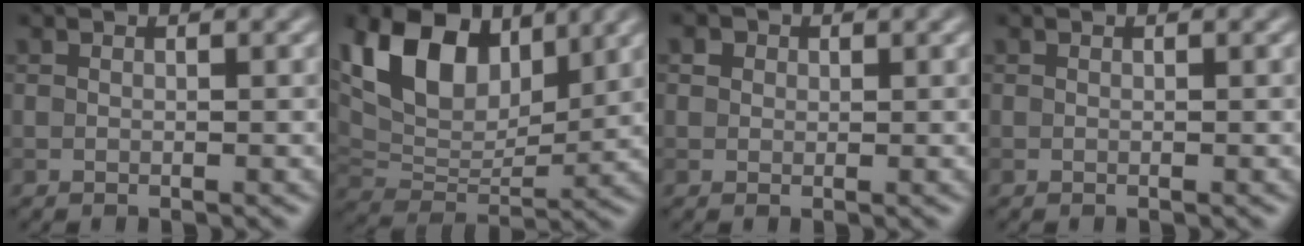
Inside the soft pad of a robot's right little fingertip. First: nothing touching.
{"total": 10.2, "force": [4.9, 5.9, 6.8], "torque": [-0.135, 0.002, 0.088]}
{"total": 2.0, "force": [1.0, 1.5, 0.8], "torque": [-0.016, 0.007, 0.004]}
{"total": 0.0}